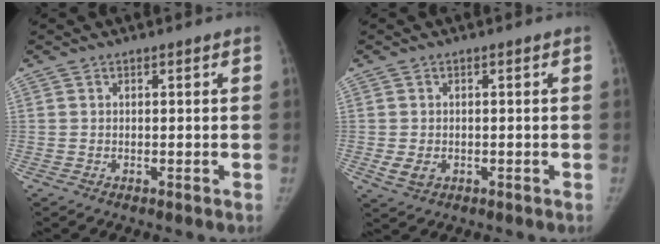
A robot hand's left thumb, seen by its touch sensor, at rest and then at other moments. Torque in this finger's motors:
{"motor_torque": [-0.01, 0.02, 0.17, -0.16, 0.01]}